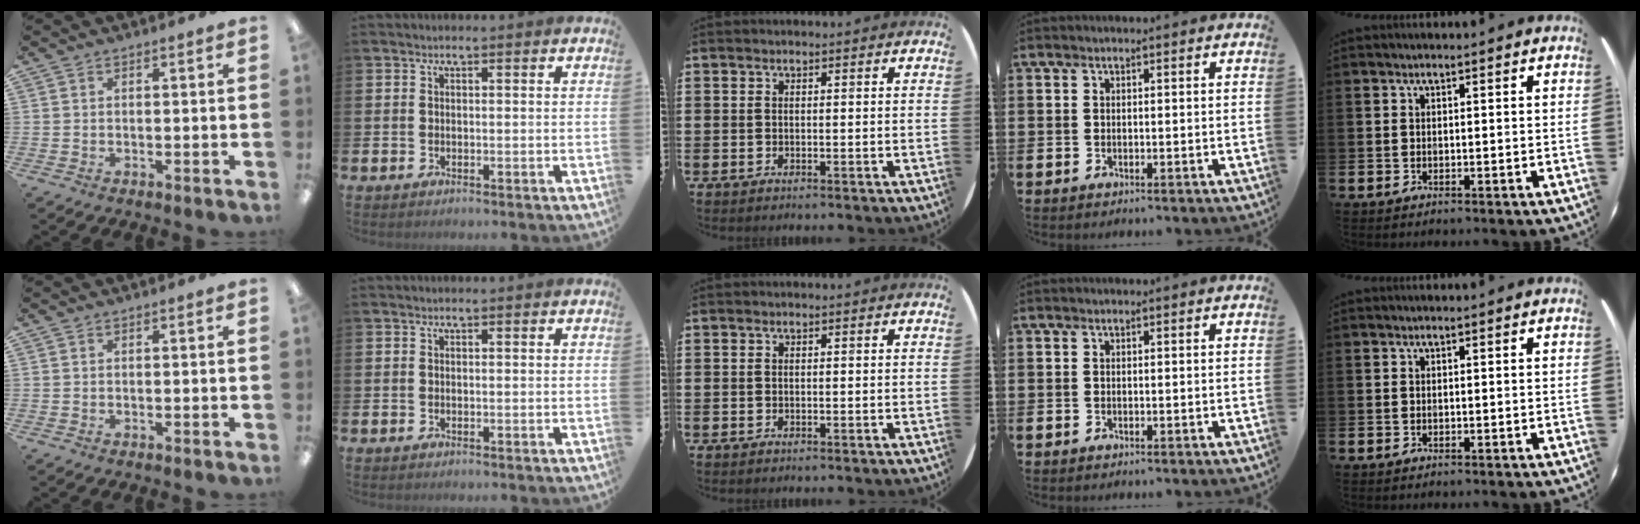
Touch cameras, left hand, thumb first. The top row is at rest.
{}